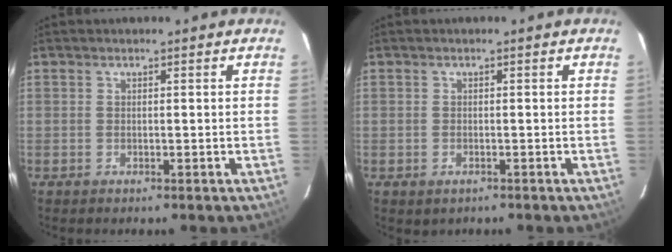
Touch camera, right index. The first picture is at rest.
{"total": 1.1, "force": [-0.6, 0.8, 0.4], "torque": [-0.011, 0.000, 0.000]}